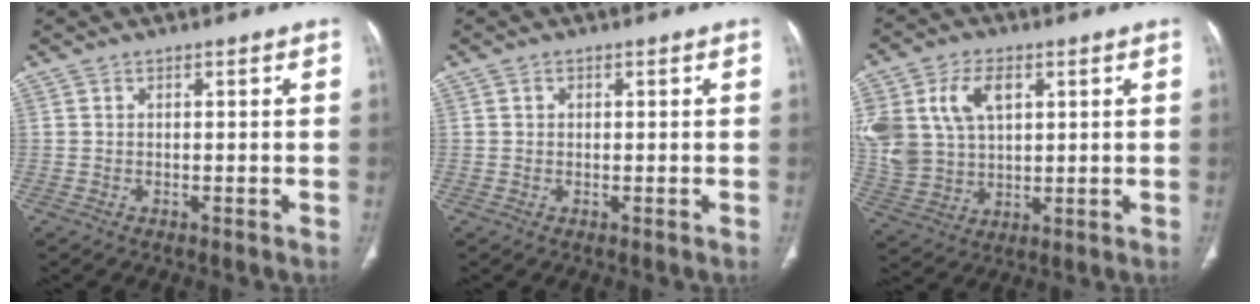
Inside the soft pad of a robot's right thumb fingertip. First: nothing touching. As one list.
[{"total": 0.7, "force": [0.2, 0.7, 0.2], "torque": [0.001, 0.002, 0.003]}, {"total": 16.1, "force": [4.9, 11.0, 10.7], "torque": [-0.230, -0.004, 0.107]}]